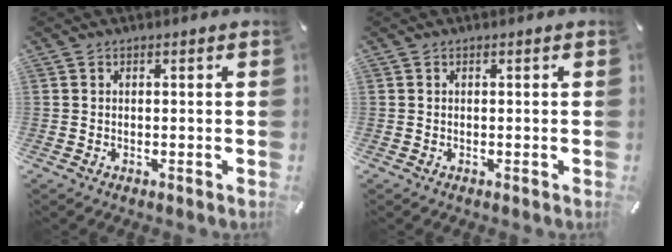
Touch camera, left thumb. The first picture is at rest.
{"total": 0.0}